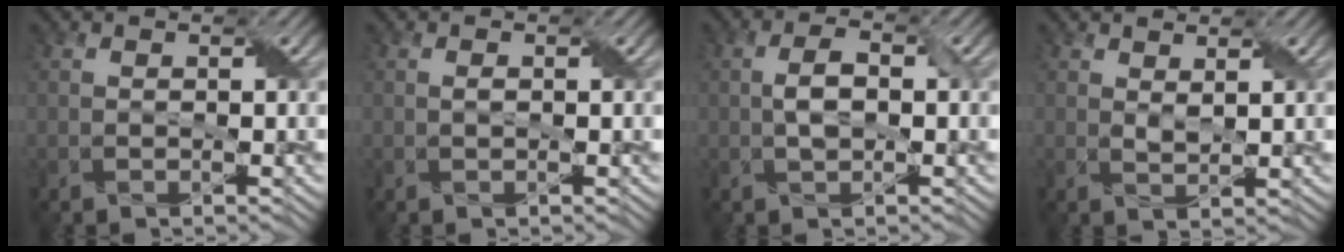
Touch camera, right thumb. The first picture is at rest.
{"total": 0.6, "force": [0.1, 0.3, 0.5], "torque": [-0.013, 0.002, 0.002]}
{"total": 3.3, "force": [-0.1, 1.7, 2.9], "torque": [-0.061, 0.004, -0.002]}
{"total": 1.4, "force": [1.1, 0.4, 0.9], "torque": [-0.025, -0.004, 0.024]}